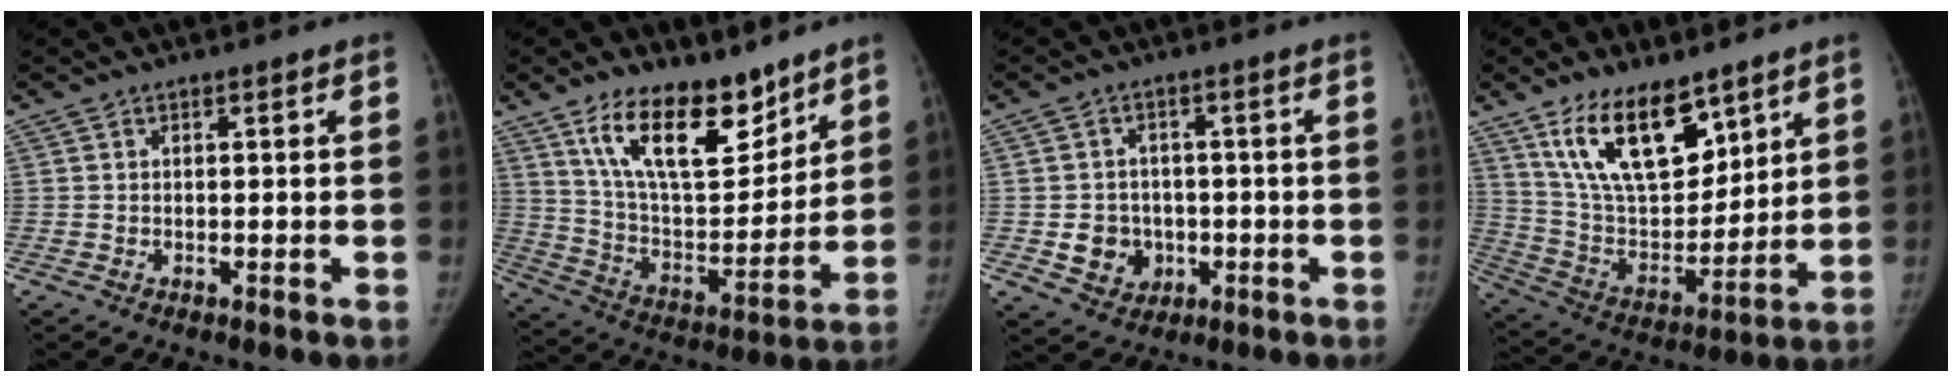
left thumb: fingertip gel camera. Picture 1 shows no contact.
{"total": 18.6, "force": [12.4, 8.2, 11.2], "torque": [-0.142, -0.081, 0.226]}
{"total": 6.7, "force": [-1.3, 6.0, 2.6], "torque": [-0.012, 0.009, -0.013]}
{"total": 18.5, "force": [11.5, 8.6, 11.6], "torque": [-0.158, -0.064, 0.223]}